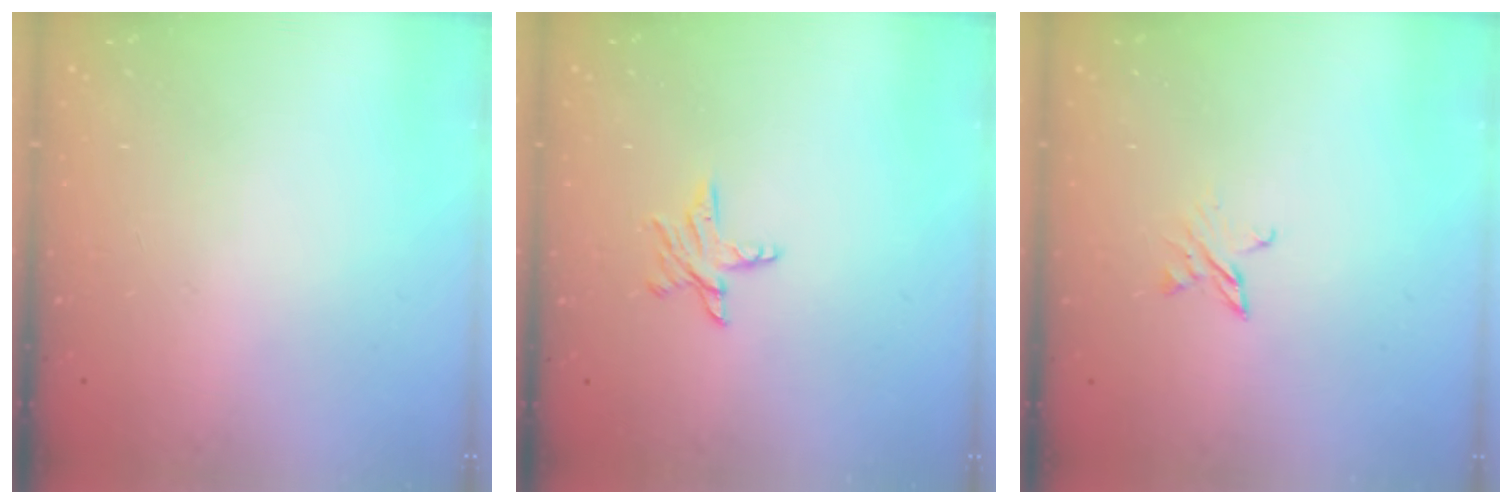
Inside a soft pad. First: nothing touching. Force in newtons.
{"total": 5.7, "press": 5.6, "slide": 0.5}
{"total": 3.7, "press": 3.6, "slide": 0.4}